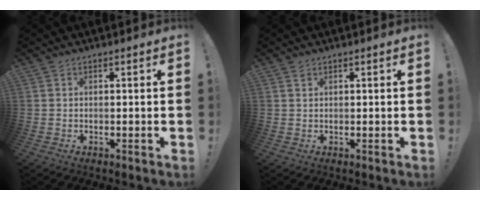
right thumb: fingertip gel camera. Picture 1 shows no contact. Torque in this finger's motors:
{"motor_torque": [0.00, 0.16, 0.36, -0.07, 0.00]}